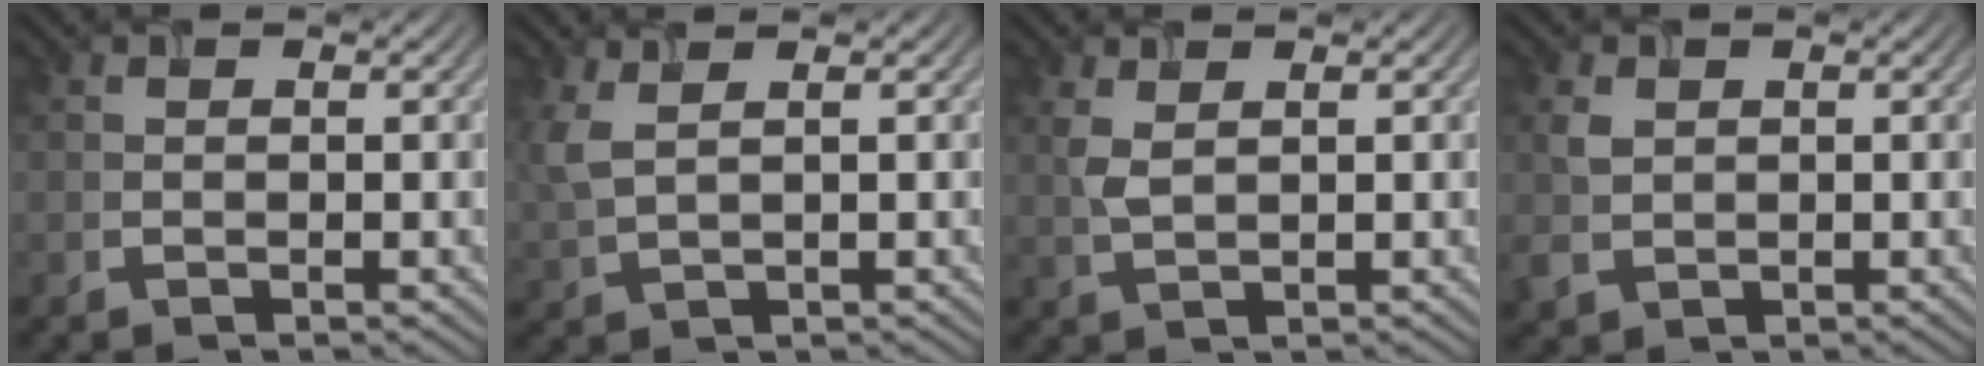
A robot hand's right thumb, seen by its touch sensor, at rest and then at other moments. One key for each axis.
{"total": 3.5, "fx": 1.6, "fy": 1.3, "fz": 2.9, "tx": -0.086, "ty": 0.006, "tz": 0.036}
{"total": 2.2, "fx": 1.0, "fy": 0.9, "fz": 1.7, "tx": -0.050, "ty": 0.004, "tz": 0.024}
{"total": 2.5, "fx": 0.4, "fy": 2.1, "fz": 1.3, "tx": -0.036, "ty": -0.001, "tz": 0.010}